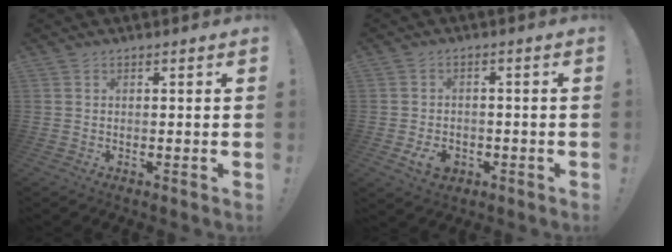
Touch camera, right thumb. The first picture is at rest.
{"total": 6.0, "force": [-2.4, 4.3, 3.3], "torque": [-0.054, 0.008, -0.042]}